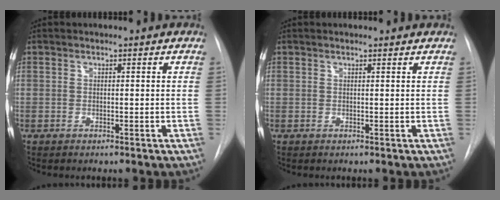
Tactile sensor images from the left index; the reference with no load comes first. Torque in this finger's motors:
{"motor_torque": [-0.23, -0.04, -0.63, -0.04]}